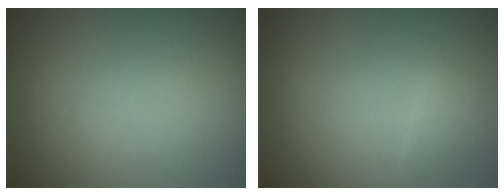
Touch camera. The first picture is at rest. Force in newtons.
{"total": 0.9, "press": 0.9, "slide": 0.0}